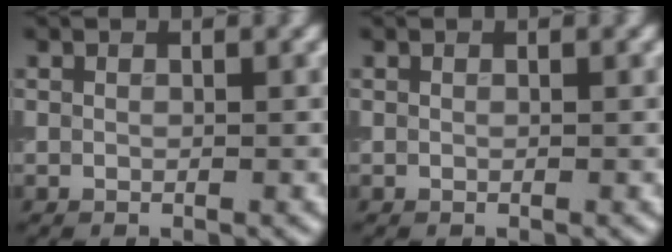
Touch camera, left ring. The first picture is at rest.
{"total": 0.0}